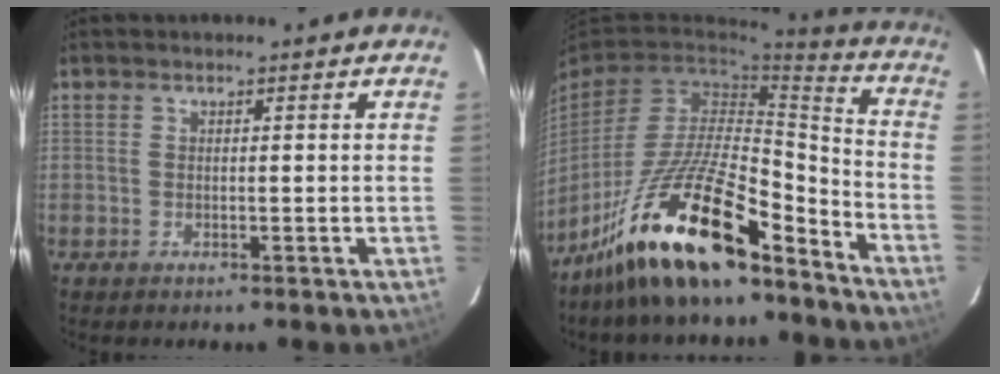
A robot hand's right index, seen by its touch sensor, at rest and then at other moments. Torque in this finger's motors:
{"motor_torque": [1.57, -0.57, 1.05, 0.21]}